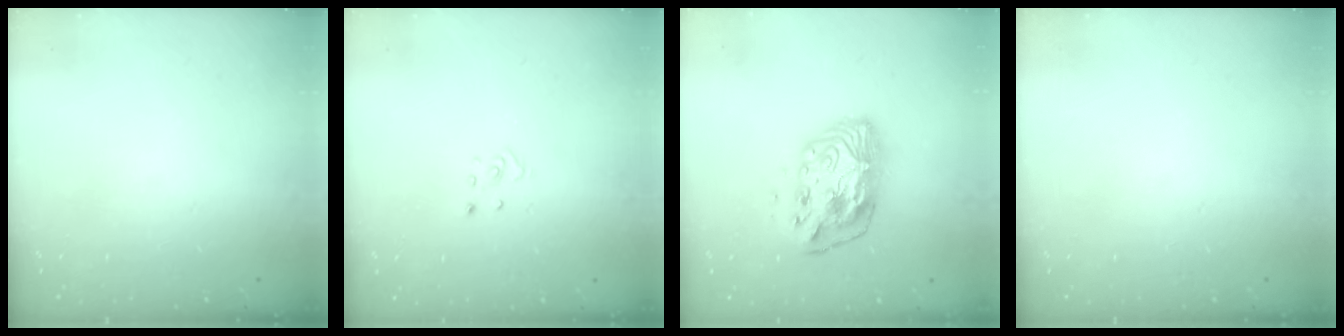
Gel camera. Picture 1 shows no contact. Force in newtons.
{"total": 2.3, "press": 2.3, "slide": 0.2}
{"total": 11.0, "press": 11.0, "slide": 0.5}
{"total": 0.0}